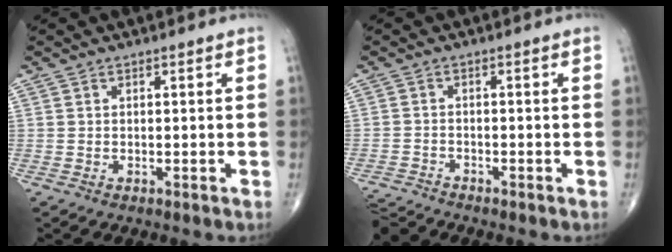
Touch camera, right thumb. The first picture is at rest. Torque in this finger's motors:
{"motor_torque": [1.11, -0.21, -0.09, -1.03, 0.00]}